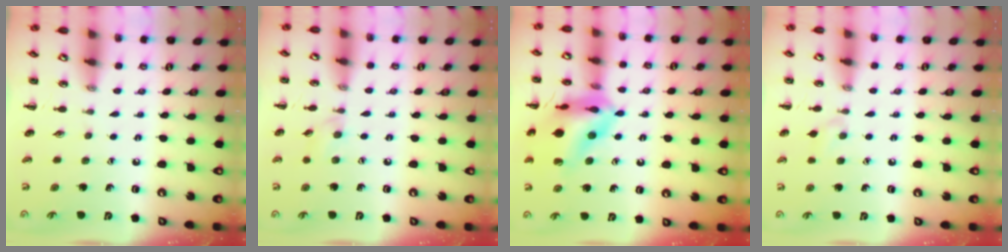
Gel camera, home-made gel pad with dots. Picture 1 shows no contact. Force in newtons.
{"total": 5.7, "press": 5.2, "slide": 2.3}
{"total": 18.3, "press": 18.1, "slide": 2.8}
{"total": 4.7, "press": 4.4, "slide": 1.6}